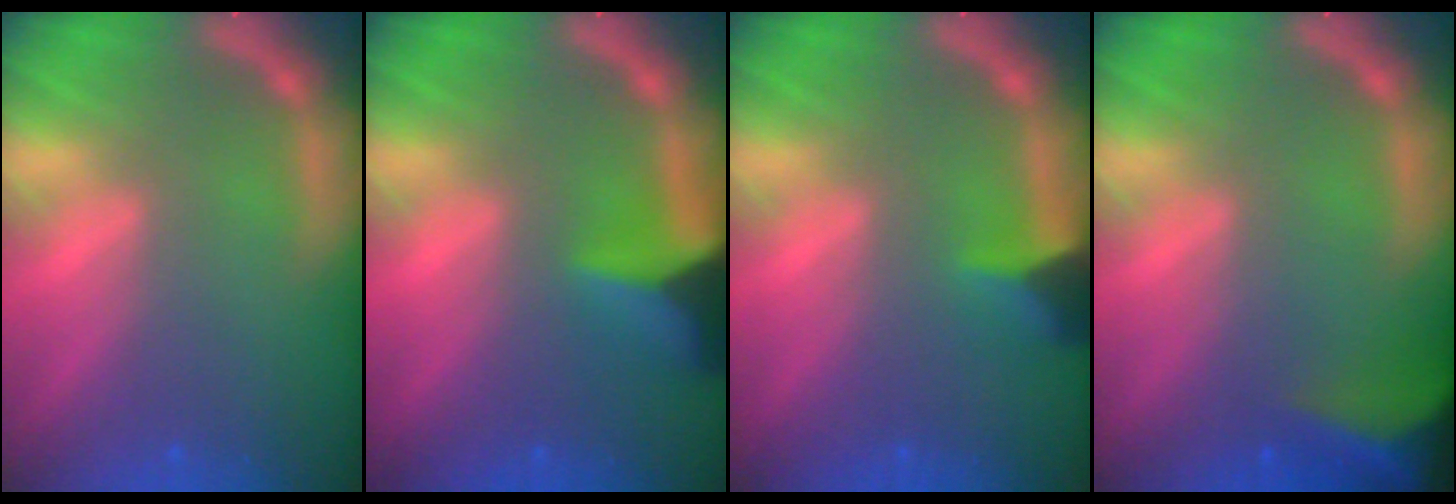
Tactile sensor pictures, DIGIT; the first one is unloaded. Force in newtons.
{"total": 6.0}
{"total": 2.9}
{"total": 9.5}